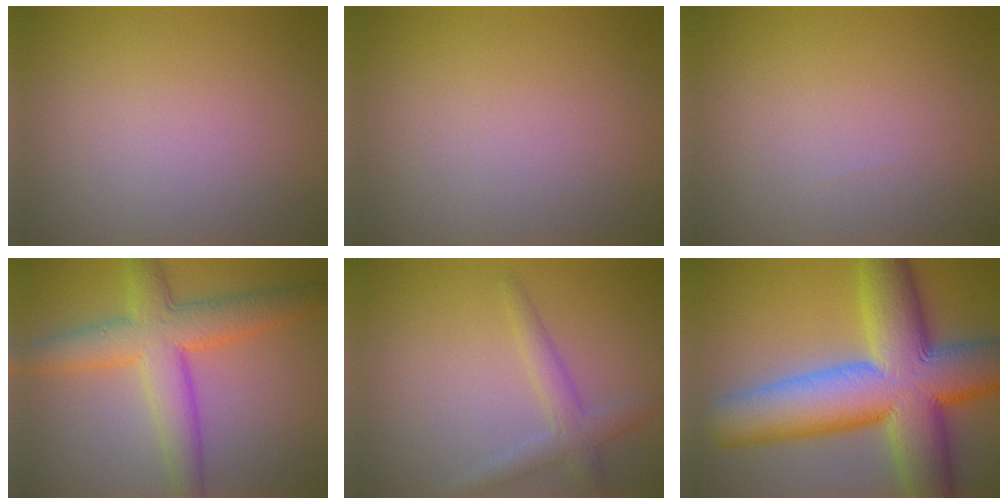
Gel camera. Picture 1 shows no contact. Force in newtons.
{"total": 0.0}
{"total": 0.0}
{"total": 6.7, "press": 6.7, "slide": 0.1}
{"total": 2.6, "press": 2.6, "slide": 0.1}
{"total": 15.8, "press": 15.8, "slide": 0.6}